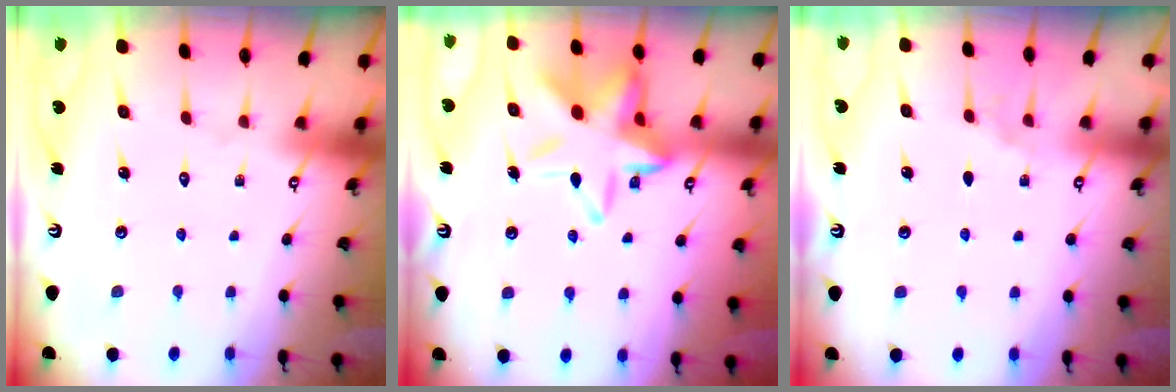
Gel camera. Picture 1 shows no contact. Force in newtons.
{"total": 15.7, "press": 15.6, "slide": 1.5}
{"total": 2.5, "press": 2.0, "slide": 1.6}